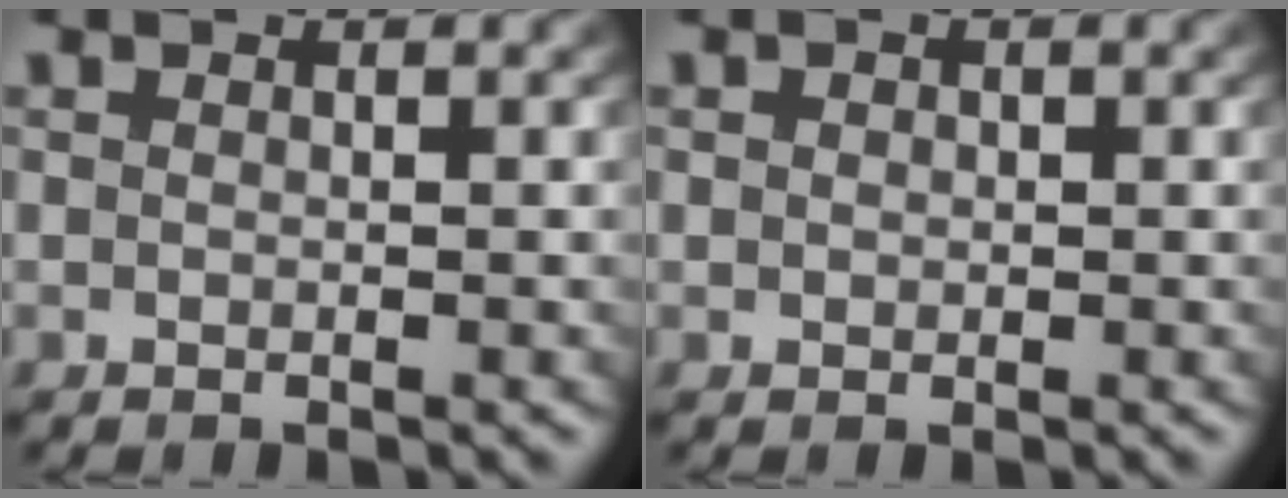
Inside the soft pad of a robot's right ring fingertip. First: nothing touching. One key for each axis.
{"total": 0.7, "fx": 0.0, "fy": 0.6, "fz": 0.3, "tx": -0.012, "ty": -0.010, "tz": 0.005}